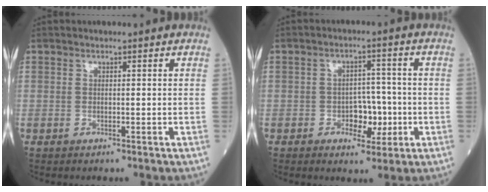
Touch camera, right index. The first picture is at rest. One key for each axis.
{"total": 5.1, "fx": -1.3, "fy": 3.1, "fz": 3.8, "tx": -0.050, "ty": 0.008, "tz": -0.015}